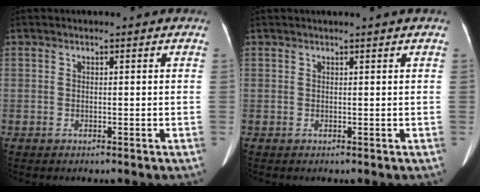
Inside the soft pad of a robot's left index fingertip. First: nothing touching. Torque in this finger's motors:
{"motor_torque": [-0.07, -0.12, 0.08, 0.03]}